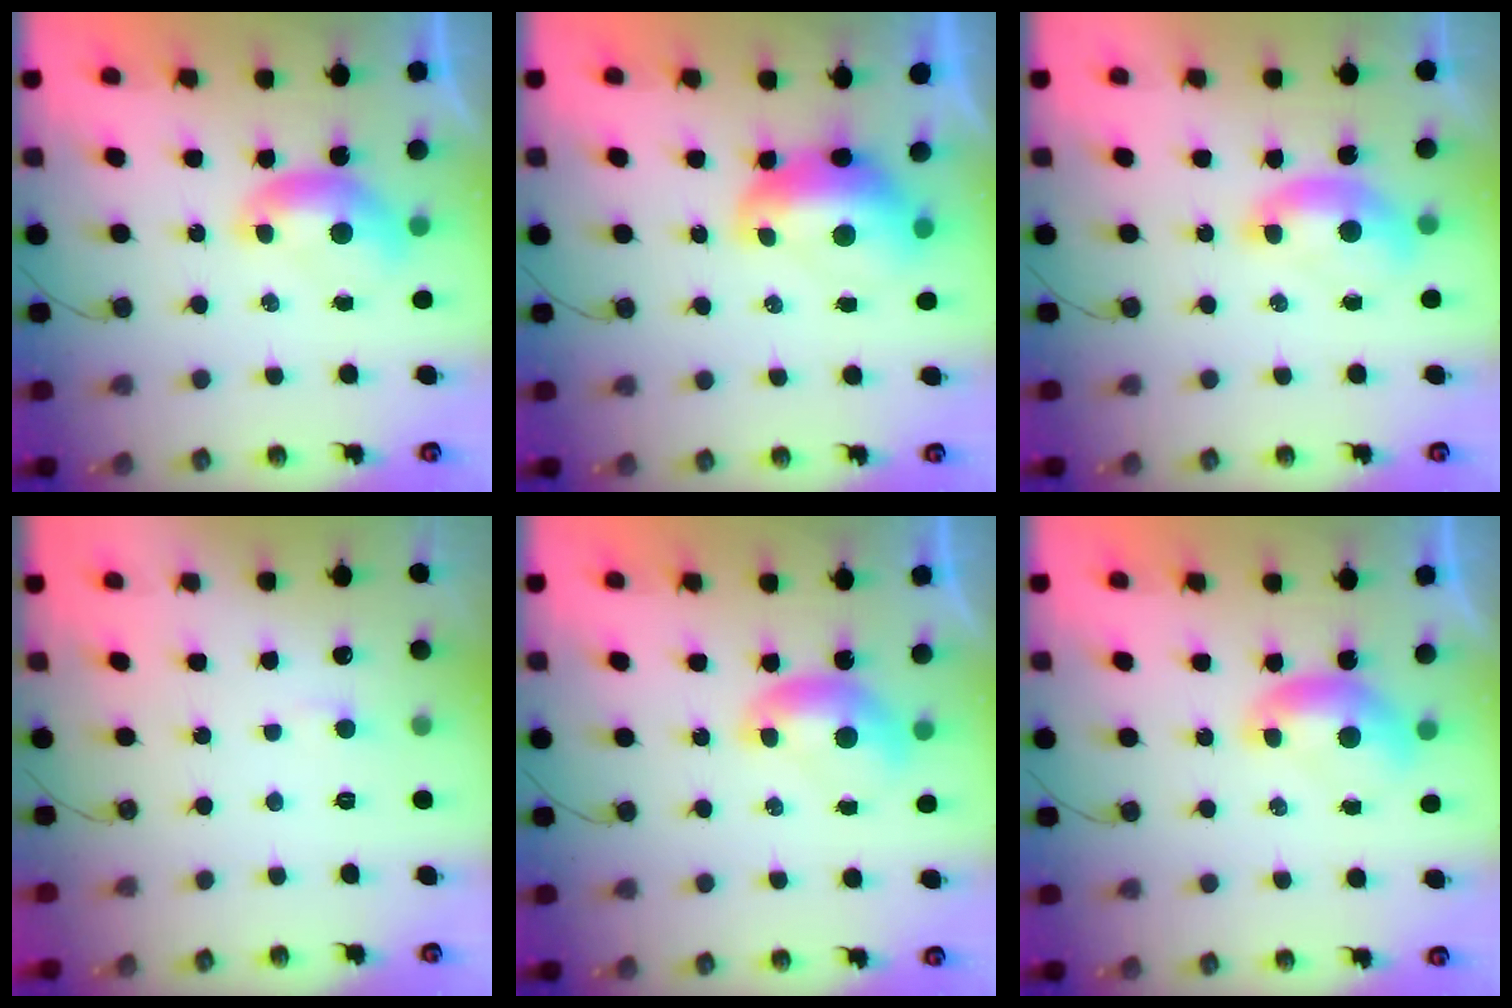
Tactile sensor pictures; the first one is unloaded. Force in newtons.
{"total": 2.9, "press": 2.8, "slide": 0.7}
{"total": 1.5, "press": 1.4, "slide": 0.6}
{"total": 1.7, "press": 1.6, "slide": 0.5}
{"total": 0.0}
{"total": 0.0}